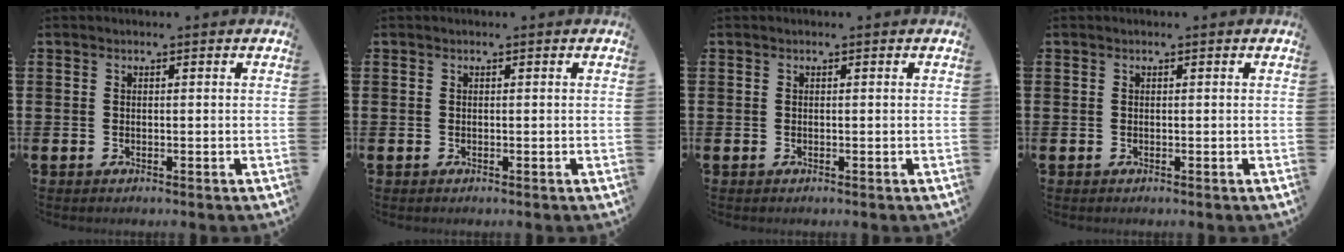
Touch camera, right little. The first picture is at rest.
{"total": 0.0}
{"total": 0.0}
{"total": 0.0}